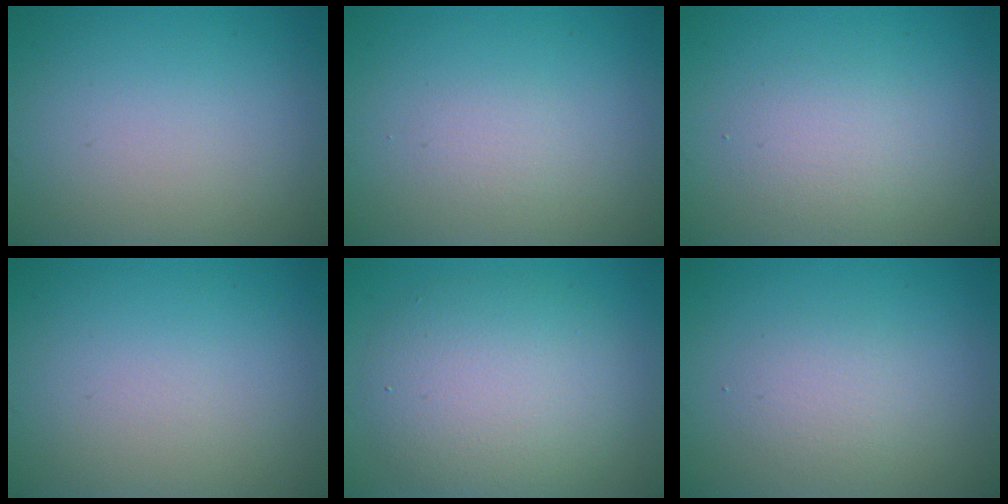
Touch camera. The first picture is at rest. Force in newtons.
{"total": 1.0, "press": 1.0, "slide": 0.1}
{"total": 2.0, "press": 2.0, "slide": 0.2}
{"total": 0.0}
{"total": 6.5, "press": 6.5, "slide": 0.1}
{"total": 1.8, "press": 1.8, "slide": 0.0}